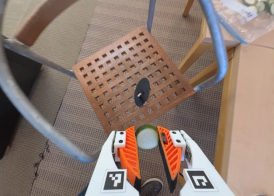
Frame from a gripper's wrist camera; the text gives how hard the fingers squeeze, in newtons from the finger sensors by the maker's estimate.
{"total": 10.2, "left": 10.2, "right": 10.3}